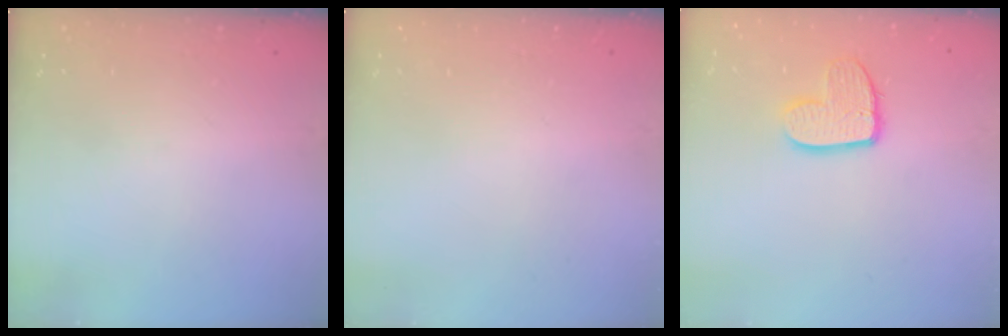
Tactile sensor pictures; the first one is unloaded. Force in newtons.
{"total": 0.0}
{"total": 9.8, "press": 9.8, "slide": 0.5}